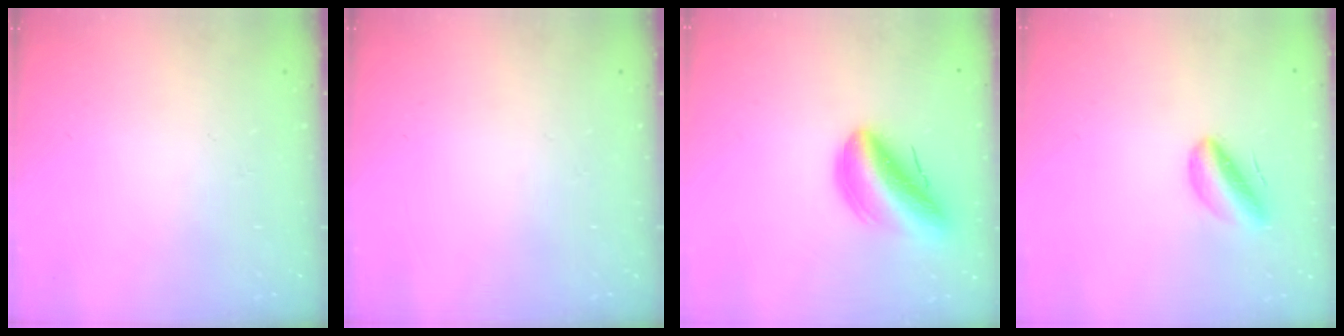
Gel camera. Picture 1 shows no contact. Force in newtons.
{"total": 0.0}
{"total": 13.5, "press": 13.3, "slide": 2.5}
{"total": 8.1, "press": 7.7, "slide": 2.3}